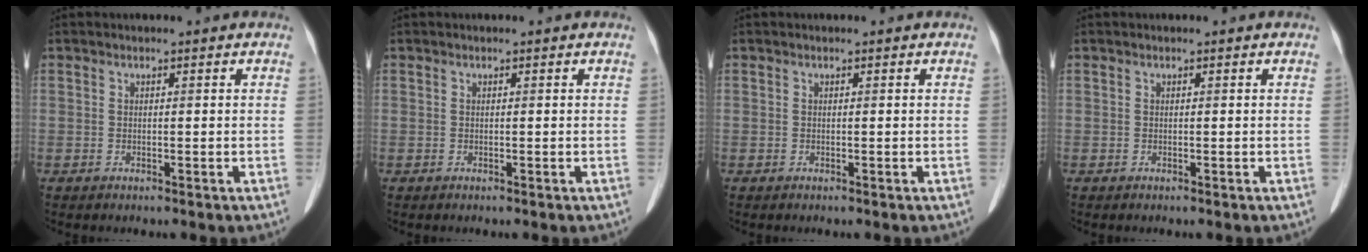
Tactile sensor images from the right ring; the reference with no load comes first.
{"total": 0.0}
{"total": 0.0}
{"total": 0.0}